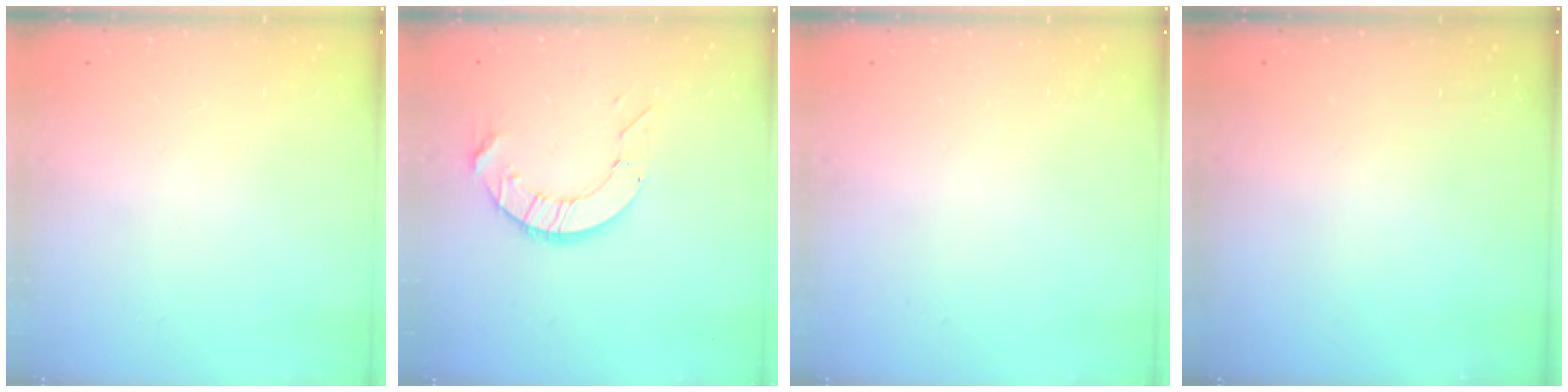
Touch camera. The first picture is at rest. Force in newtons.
{"total": 8.4, "press": 8.4, "slide": 0.6}
{"total": 0.0}
{"total": 0.0}